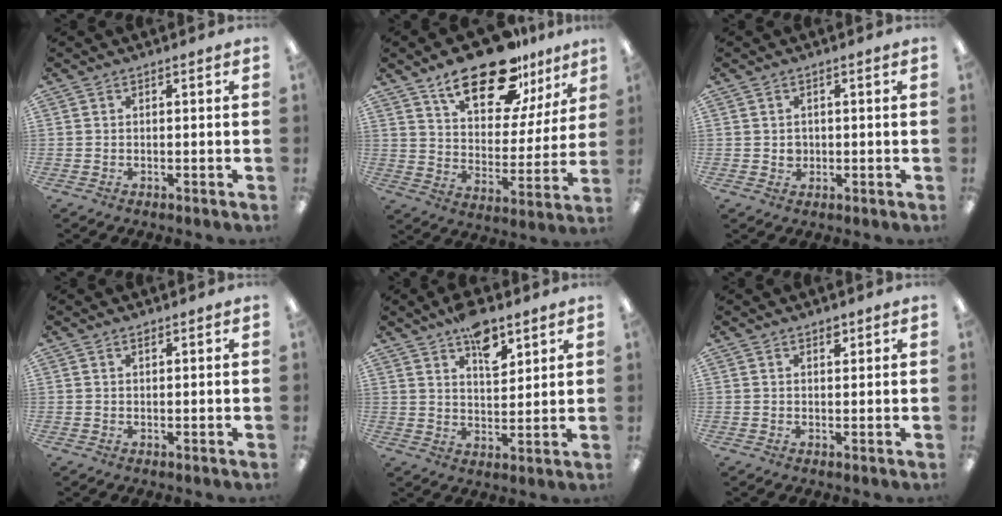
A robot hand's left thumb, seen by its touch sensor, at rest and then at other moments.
{"total": 21.0, "force": [15.0, 8.9, 11.6], "torque": [-0.183, -0.086, 0.257]}
{"total": 2.0, "force": [0.5, 1.8, 0.7], "torque": [-0.008, 0.000, 0.006]}
{"total": 1.1, "force": [0.9, 0.2, 0.5], "torque": [-0.012, 0.000, 0.017]}
{"total": 9.0, "force": [6.1, 4.2, 5.1], "torque": [-0.071, -0.034, 0.103]}
{"total": 2.2, "force": [1.6, 1.0, 1.1], "torque": [-0.007, -0.007, 0.027]}